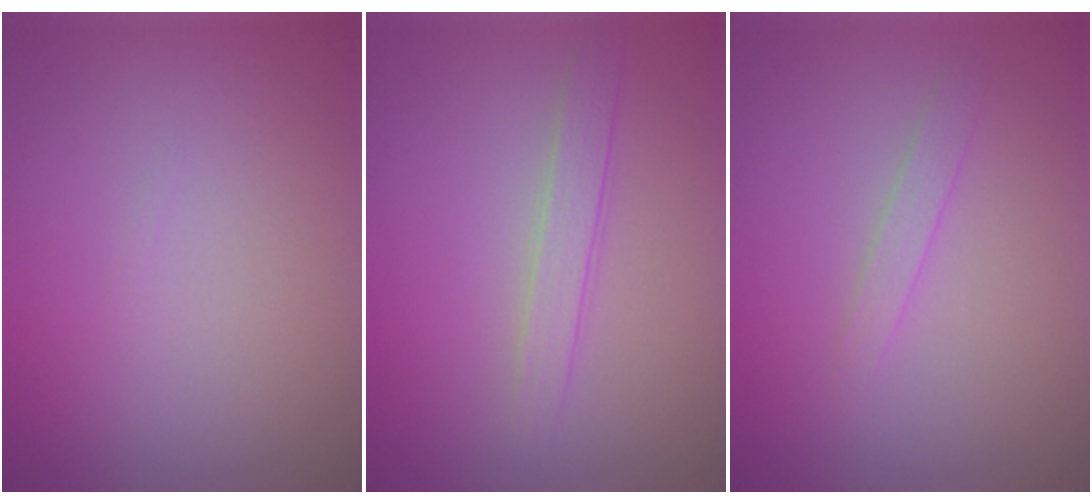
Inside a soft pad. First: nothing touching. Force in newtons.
{"total": 1.9, "press": 1.9, "slide": 0.1}
{"total": 1.2, "press": 1.2, "slide": 0.1}